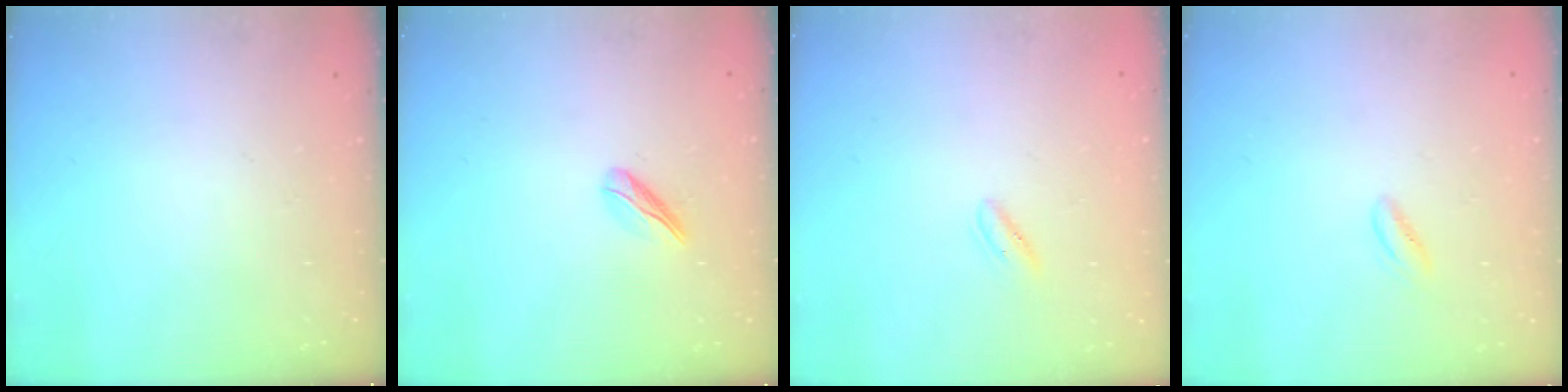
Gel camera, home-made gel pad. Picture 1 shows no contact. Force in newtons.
{"total": 3.8, "press": 3.8, "slide": 0.4}
{"total": 0.7, "press": 0.3, "slide": 0.7}
{"total": 2.7, "press": 2.6, "slide": 0.8}